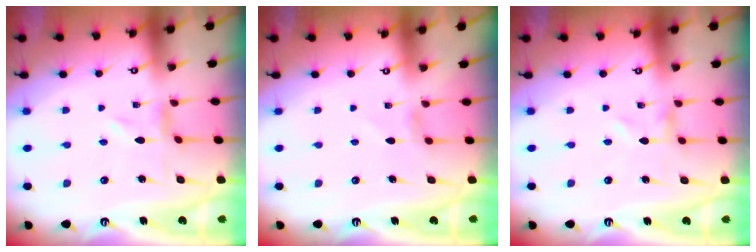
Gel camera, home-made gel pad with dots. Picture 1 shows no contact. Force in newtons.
{"total": 2.7, "press": 2.7, "slide": 0.3}
{"total": 0.0}